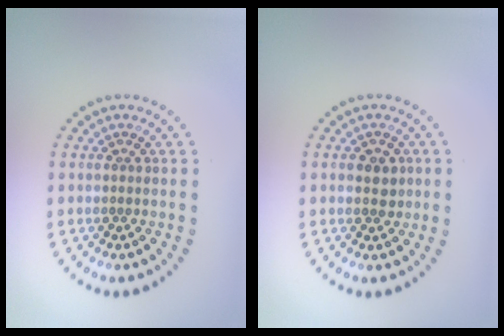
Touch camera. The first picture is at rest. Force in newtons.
{"total": 1.9, "press": 1.8, "slide": 0.7}